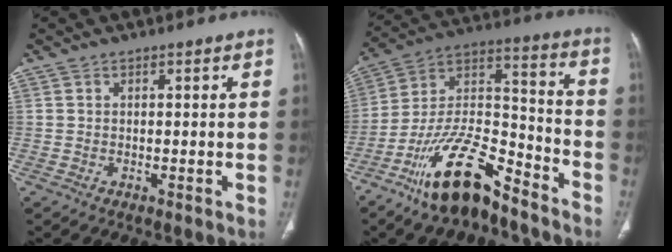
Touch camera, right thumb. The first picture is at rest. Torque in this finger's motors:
{"motor_torque": [0.23, 0.41, 1.59, -1.18, 0.16]}